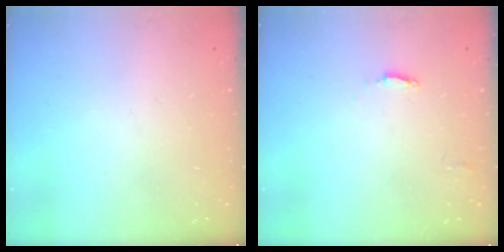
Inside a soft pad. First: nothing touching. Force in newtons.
{"total": 5.0, "press": 5.0, "slide": 0.5}